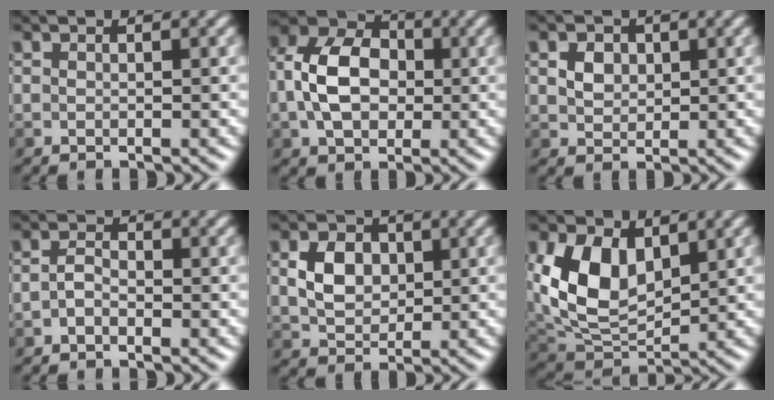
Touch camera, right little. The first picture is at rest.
{"total": 7.3, "force": [-0.1, 5.2, 5.1], "torque": [-0.104, 0.013, -0.012]}
{"total": 2.1, "force": [0.6, 1.6, 1.1], "torque": [-0.023, -0.002, 0.009]}
{"total": 1.5, "force": [-0.7, 0.8, 1.0], "torque": [-0.021, 0.004, -0.018]}
{"total": 4.0, "force": [0.7, 3.0, 2.6], "torque": [-0.054, 0.001, 0.011]}
{"total": 8.4, "force": [2.2, 5.3, 6.1], "torque": [-0.129, -0.009, 0.042]}